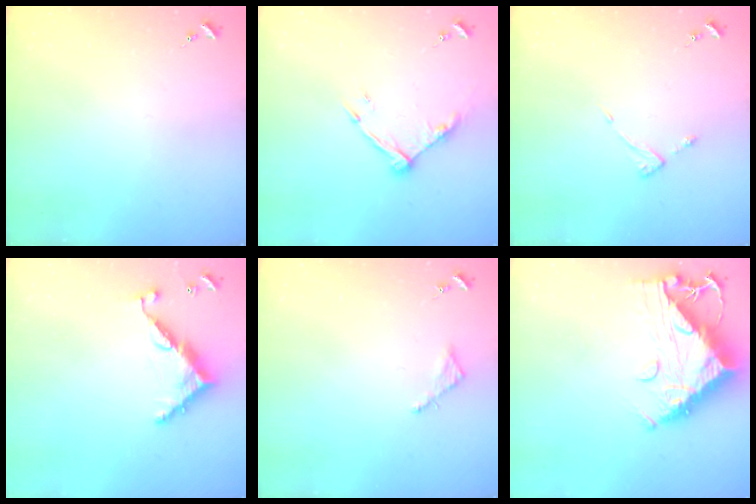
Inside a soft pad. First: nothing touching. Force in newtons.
{"total": 10.4, "press": 10.4, "slide": 0.8}
{"total": 2.6, "press": 2.6, "slide": 0.3}
{"total": 8.9, "press": 8.9, "slide": 0.6}
{"total": 2.5, "press": 2.5, "slide": 0.2}
{"total": 14.5, "press": 14.4, "slide": 1.6}